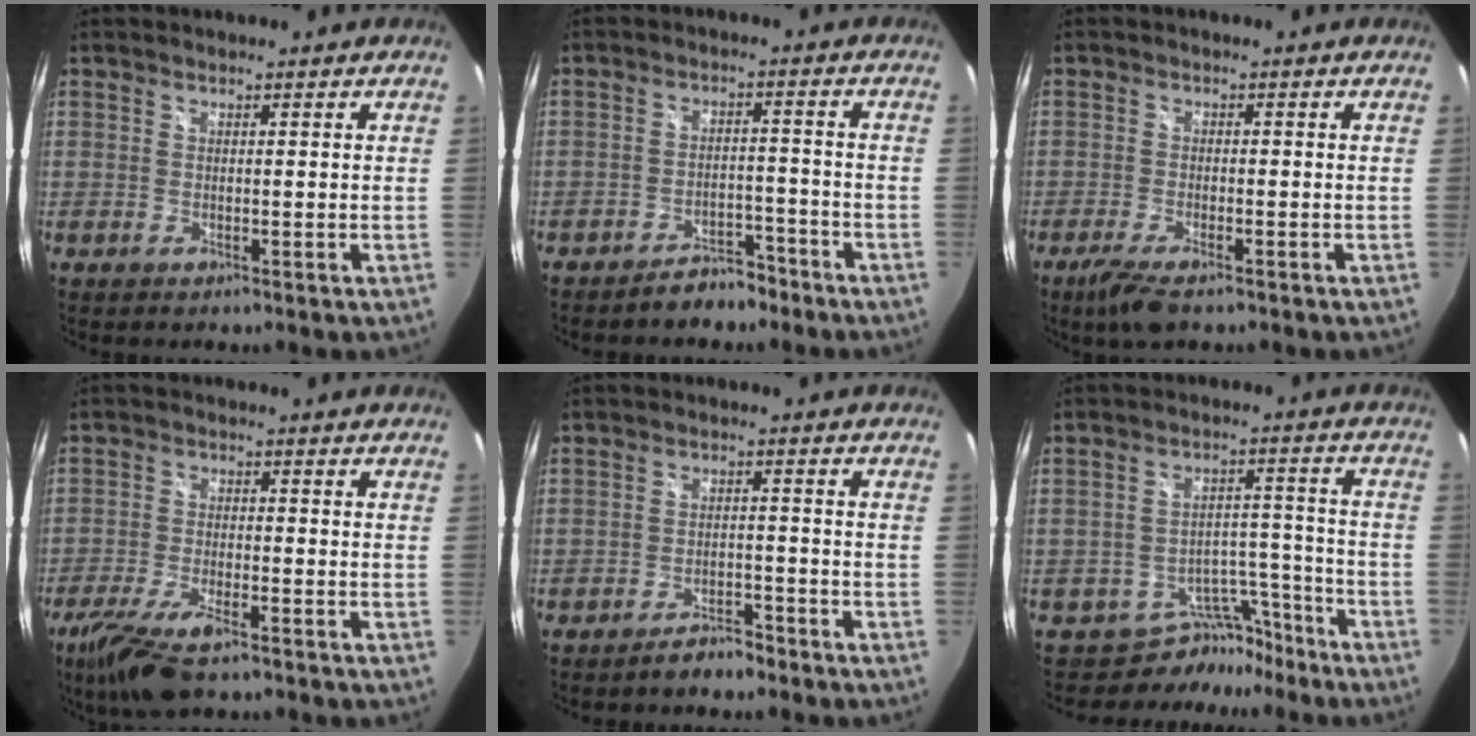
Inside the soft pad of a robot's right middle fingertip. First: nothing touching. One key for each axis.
{"total": 5.7, "fx": -4.9, "fy": 2.5, "fz": 1.6, "tx": -0.038, "ty": 0.016, "tz": -0.065}
{"total": 5.5, "fx": -3.9, "fy": 1.2, "fz": 3.7, "tx": -0.091, "ty": -0.020, "tz": -0.073}
{"total": 10.7, "fx": -7.4, "fy": 3.0, "fz": 7.1, "tx": -0.166, "ty": -0.035, "tz": -0.141}
{"total": 3.9, "fx": -3.5, "fy": 1.1, "fz": 1.3, "tx": -0.037, "ty": 0.003, "tz": -0.052}
{"total": 8.4, "fx": -7.3, "fy": 4.2, "fz": -0.1, "tx": 0.003, "ty": 0.038, "tz": -0.106}